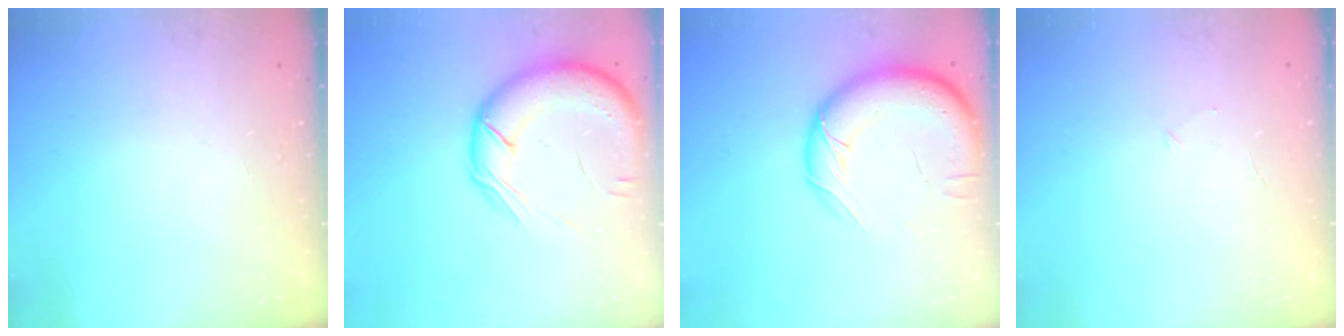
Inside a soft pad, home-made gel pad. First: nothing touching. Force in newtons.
{"total": 16.8, "press": 16.4, "slide": 3.4}
{"total": 16.1, "press": 15.9, "slide": 2.5}
{"total": 2.4, "press": 2.3, "slide": 0.8}